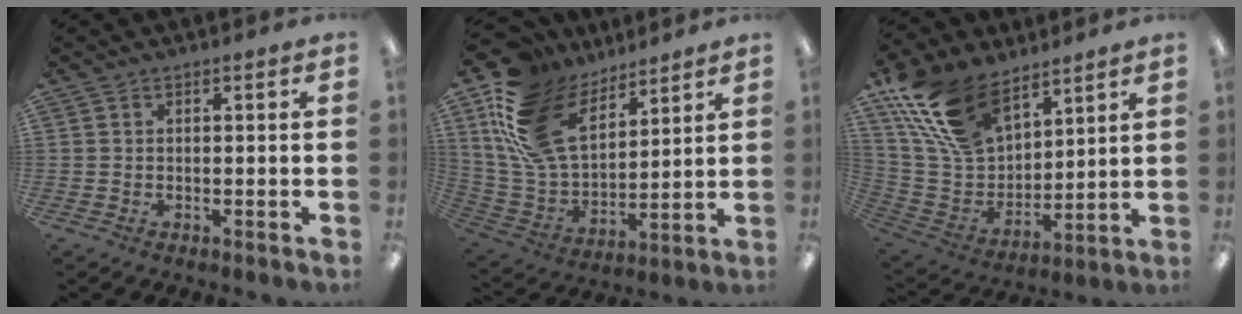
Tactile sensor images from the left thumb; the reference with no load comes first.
{"total": 20.7, "force": [10.6, 12.9, 12.2], "torque": [-0.277, -0.049, 0.200]}
{"total": 21.1, "force": [13.8, 11.5, 11.1], "torque": [-0.246, -0.055, 0.261]}